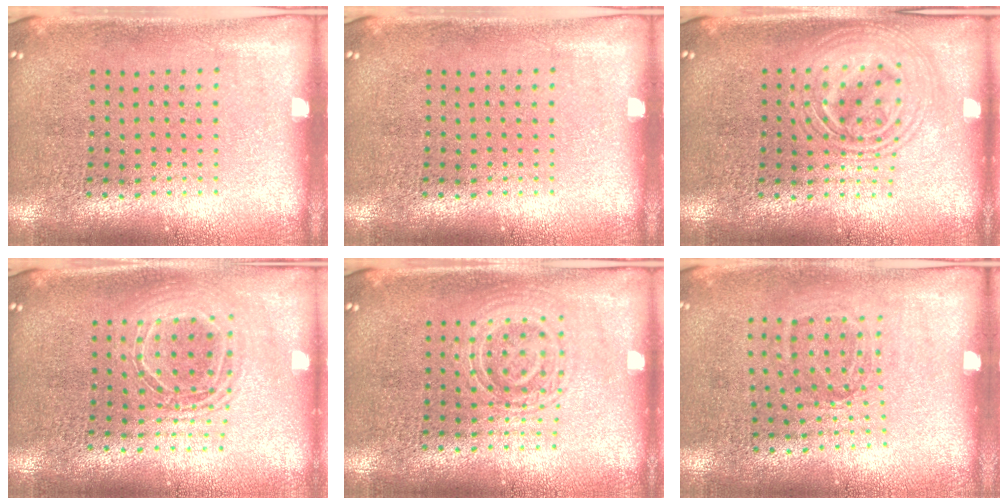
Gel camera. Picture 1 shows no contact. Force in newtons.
{"total": 0.0}
{"total": 2.9, "press": 2.9, "slide": 0.3}
{"total": 1.7, "press": 1.4, "slide": 0.9}
{"total": 1.1, "press": 1.0, "slide": 0.3}
{"total": 1.1, "press": 0.8, "slide": 0.7}